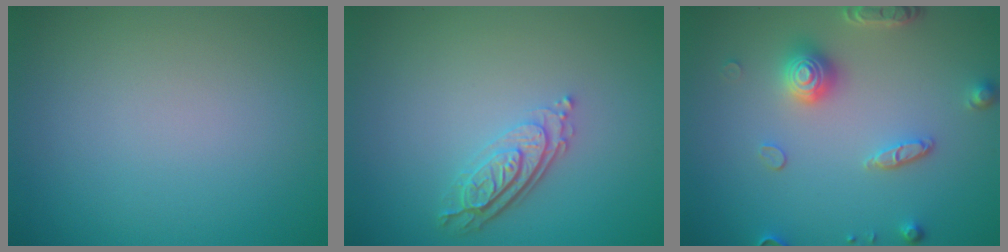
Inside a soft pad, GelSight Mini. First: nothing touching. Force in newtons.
{"total": 3.3, "press": 2.6, "slide": 2.1}
{"total": 3.9, "press": 3.4, "slide": 1.9}